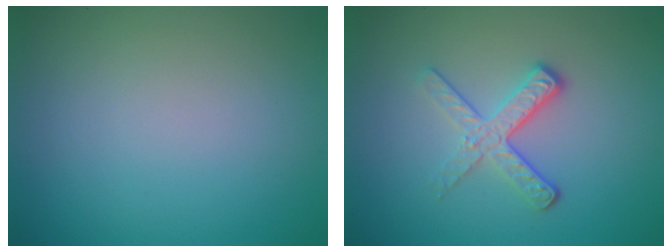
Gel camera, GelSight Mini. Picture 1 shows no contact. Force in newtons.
{"total": 3.5, "press": 2.4, "slide": 2.5}